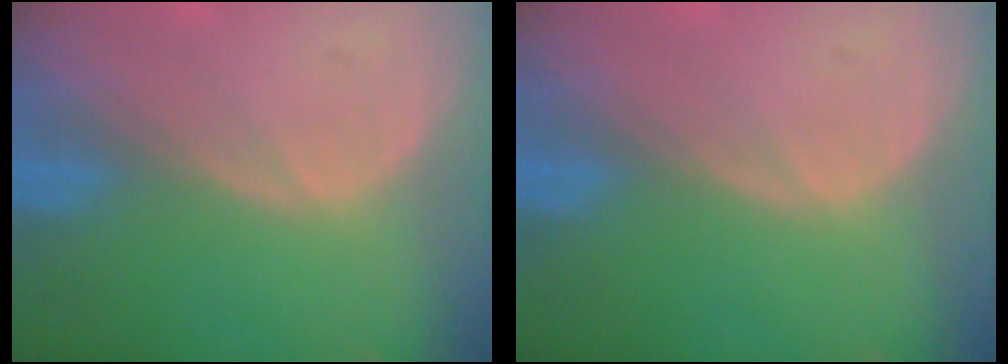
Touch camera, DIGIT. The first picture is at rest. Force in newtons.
{"total": 0.0}